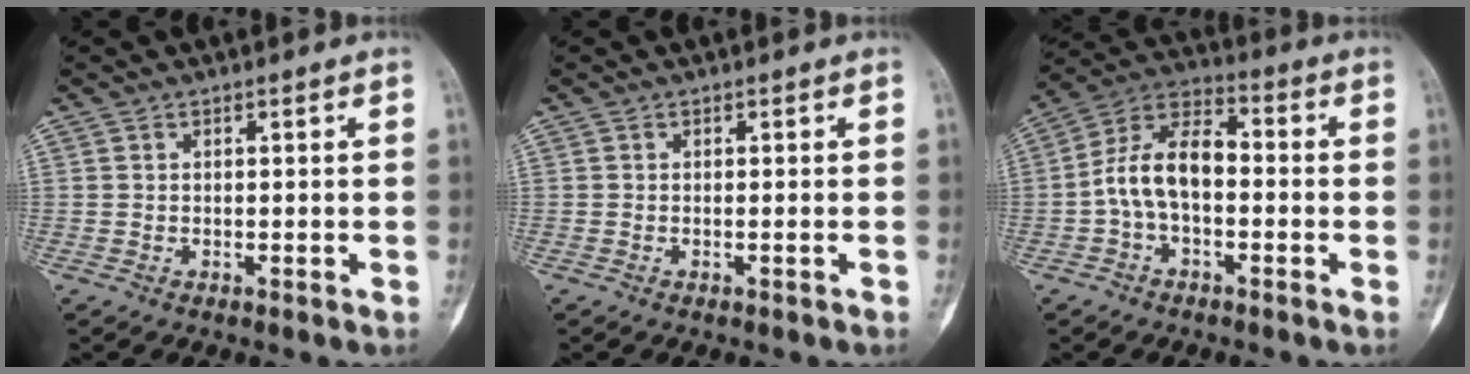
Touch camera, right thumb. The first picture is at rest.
{"total": 0.0}
{"total": 11.4, "force": [-1.4, 6.8, 9.1], "torque": [-0.155, 0.040, -0.039]}